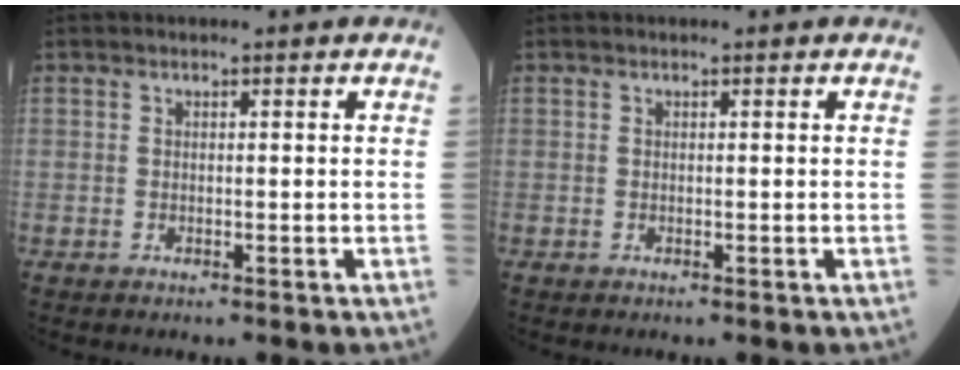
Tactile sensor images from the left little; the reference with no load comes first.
{"total": 0.0}